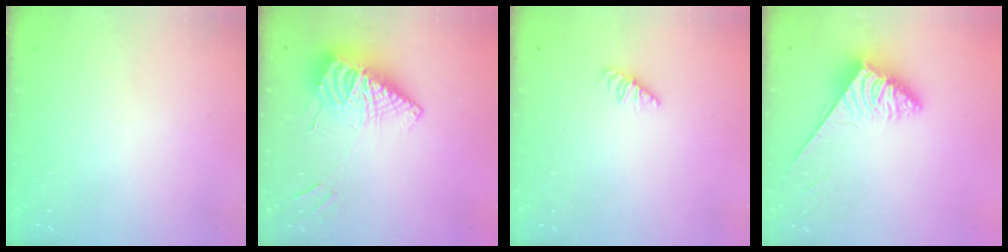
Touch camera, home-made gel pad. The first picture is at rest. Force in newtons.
{"total": 11.0, "press": 10.9, "slide": 0.9}
{"total": 1.1, "press": 1.1, "slide": 0.3}
{"total": 3.7, "press": 3.7, "slide": 0.6}